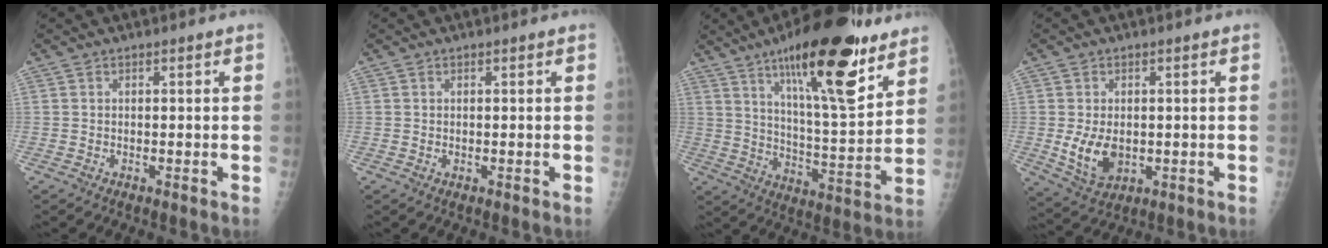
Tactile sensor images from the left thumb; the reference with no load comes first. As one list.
[{"total": 0.8, "force": [0.4, 0.4, 0.5], "torque": [-0.006, -0.002, 0.006]}, {"total": 22.1, "force": [13.5, 5.6, 16.6], "torque": [-0.230, -0.068, 0.215]}, {"total": 7.1, "force": [-0.5, 4.8, 5.2], "torque": [-0.080, -0.016, 0.006]}]